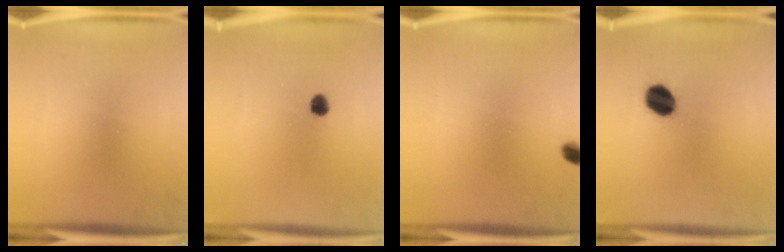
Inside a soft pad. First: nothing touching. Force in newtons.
{"total": 2.5}
{"total": 1.8}
{"total": 7.6}